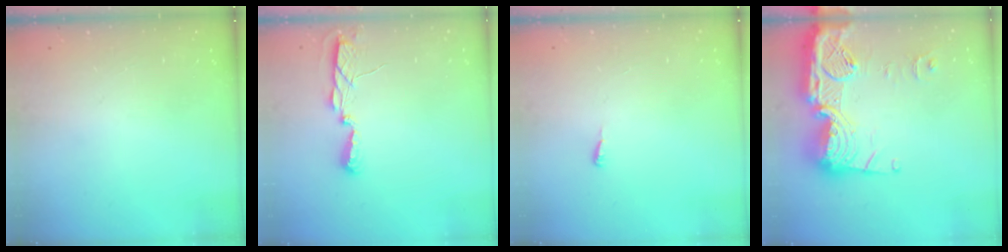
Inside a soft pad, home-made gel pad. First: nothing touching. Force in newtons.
{"total": 5.5, "press": 5.5, "slide": 0.6}
{"total": 4.4, "press": 4.4, "slide": 0.5}
{"total": 23.2, "press": 23.1, "slide": 2.1}